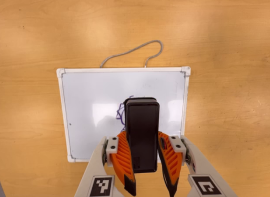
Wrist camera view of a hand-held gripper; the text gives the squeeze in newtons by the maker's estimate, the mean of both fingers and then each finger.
{"total": 11.9, "left": 10.7, "right": 13.2}